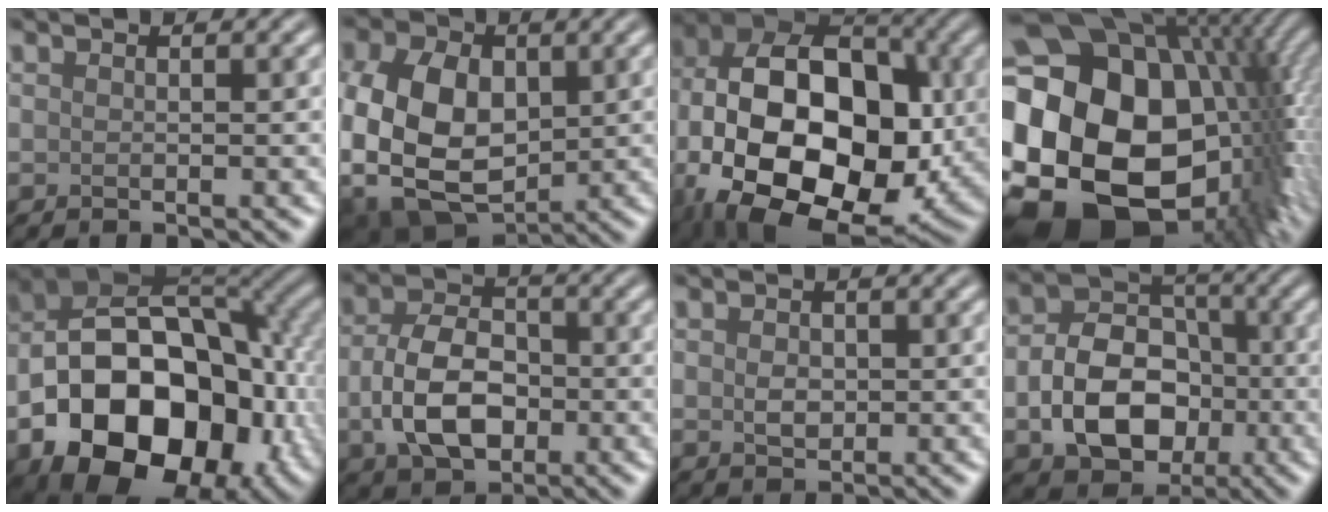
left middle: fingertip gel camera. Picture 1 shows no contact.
{"total": 11.4, "force": [-0.6, 8.2, 7.9], "torque": [-0.174, -0.011, -0.011]}
{"total": 18.8, "force": [-3.0, 12.3, 14.0], "torque": [-0.236, -0.011, -0.044]}
{"total": 23.4, "force": [-1.7, 17.1, 15.8], "torque": [-0.315, -0.025, -0.028]}
{"total": 18.8, "force": [-5.6, 12.5, 12.9], "torque": [-0.200, -0.029, -0.082]}
{"total": 6.7, "force": [-1.4, 4.5, 4.8], "torque": [-0.100, 0.000, -0.028]}
{"total": 1.5, "force": [0.1, 1.1, 1.0], "torque": [-0.021, -0.002, 0.003]}
{"total": 8.3, "force": [-2.2, 6.2, 5.2], "torque": [-0.091, -0.004, -0.037]}